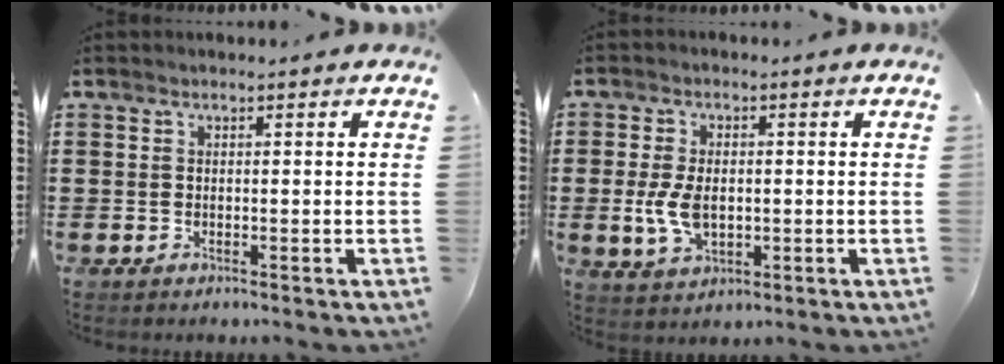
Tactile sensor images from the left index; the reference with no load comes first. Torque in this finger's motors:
{"motor_torque": [1.07, 0.58, 0.54, 0.08]}